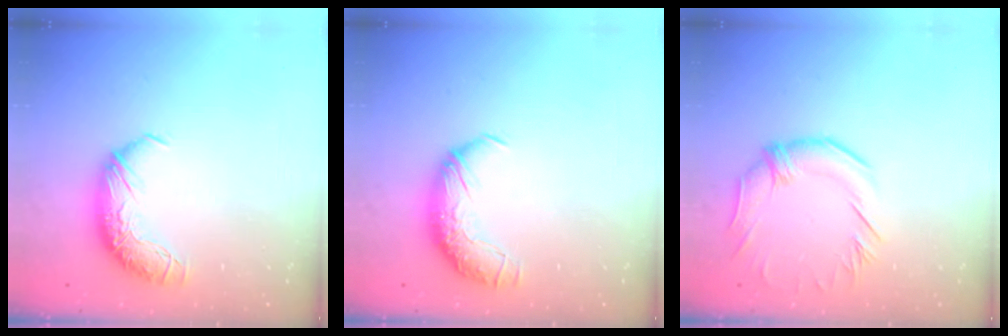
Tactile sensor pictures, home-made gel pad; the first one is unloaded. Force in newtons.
{"total": 1.7, "press": 0.7, "slide": 1.6}
{"total": 1.1, "press": 0.5, "slide": 1.0}